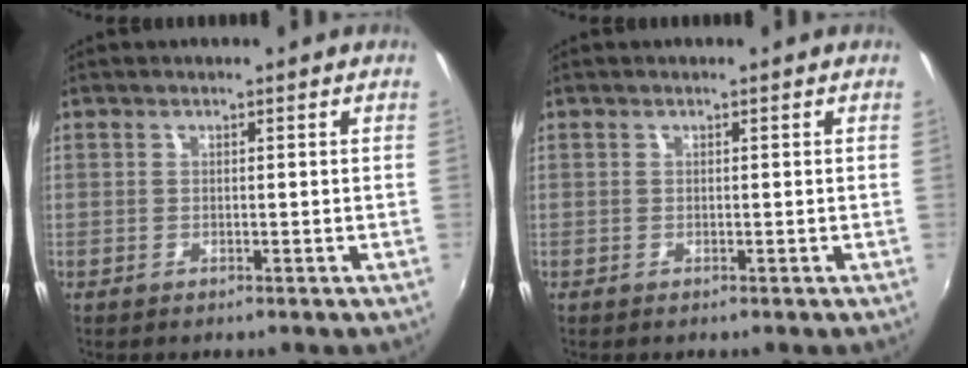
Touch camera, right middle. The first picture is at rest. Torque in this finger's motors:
{"motor_torque": [0.00, 0.00, 0.00, 0.00]}